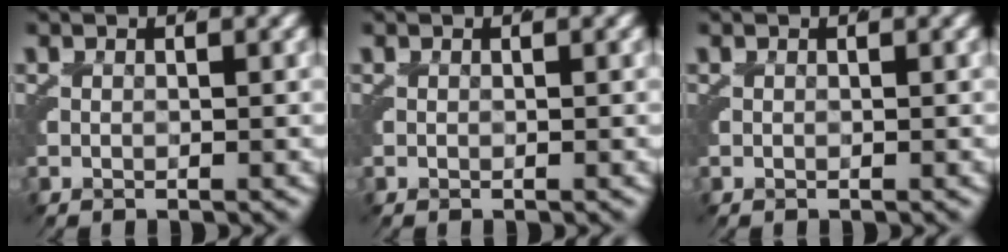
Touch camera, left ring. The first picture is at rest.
{"total": 0.0}
{"total": 0.0}